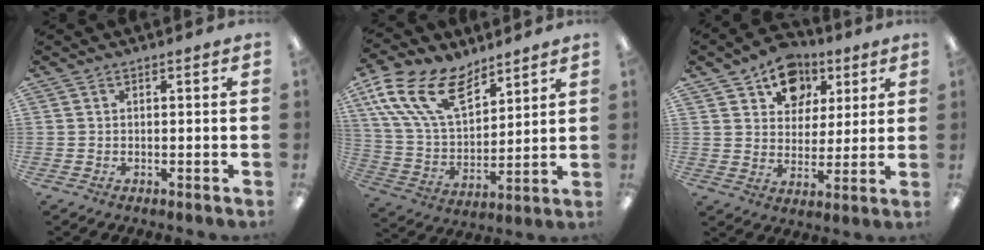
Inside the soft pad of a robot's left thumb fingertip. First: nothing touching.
{"total": 19.0, "force": [10.9, 10.3, 11.6], "torque": [-0.246, -0.038, 0.204]}
{"total": 11.7, "force": [7.1, 8.7, 3.2], "torque": [-0.041, -0.048, 0.130]}